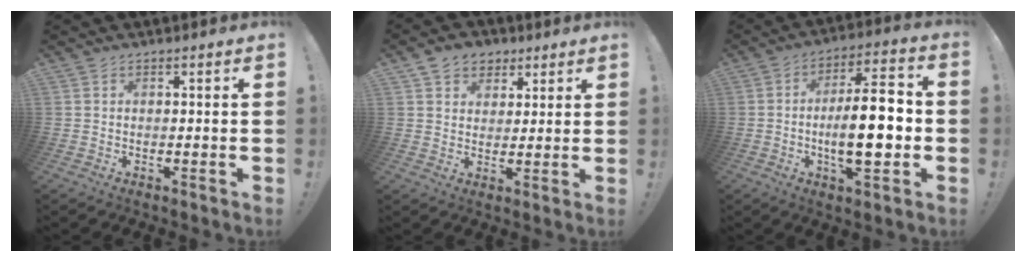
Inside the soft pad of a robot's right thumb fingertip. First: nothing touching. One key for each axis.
{"total": 7.7, "fx": 4.1, "fy": 6.2, "fz": 1.9, "tx": -0.027, "ty": -0.019, "tz": 0.082}
{"total": 15.9, "fx": -2.2, "fy": 5.4, "fz": 14.8, "tx": -0.245, "ty": 0.004, "tz": -0.041}